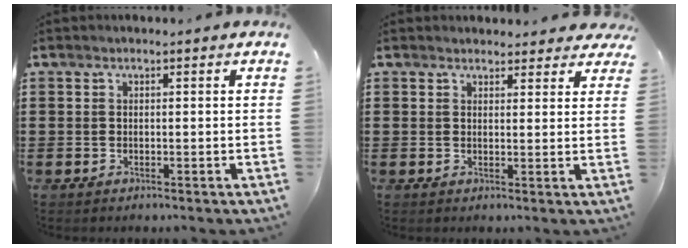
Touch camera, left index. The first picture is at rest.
{"total": 2.6, "force": [2.4, 0.9, 0.2], "torque": [0.004, -0.007, 0.041]}